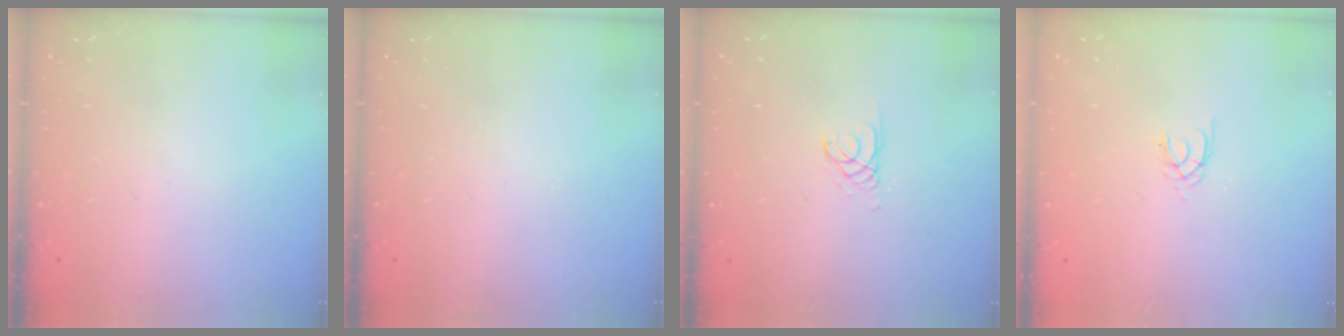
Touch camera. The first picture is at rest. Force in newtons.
{"total": 0.0}
{"total": 1.1, "press": 1.1, "slide": 0.1}
{"total": 1.3, "press": 1.2, "slide": 0.3}